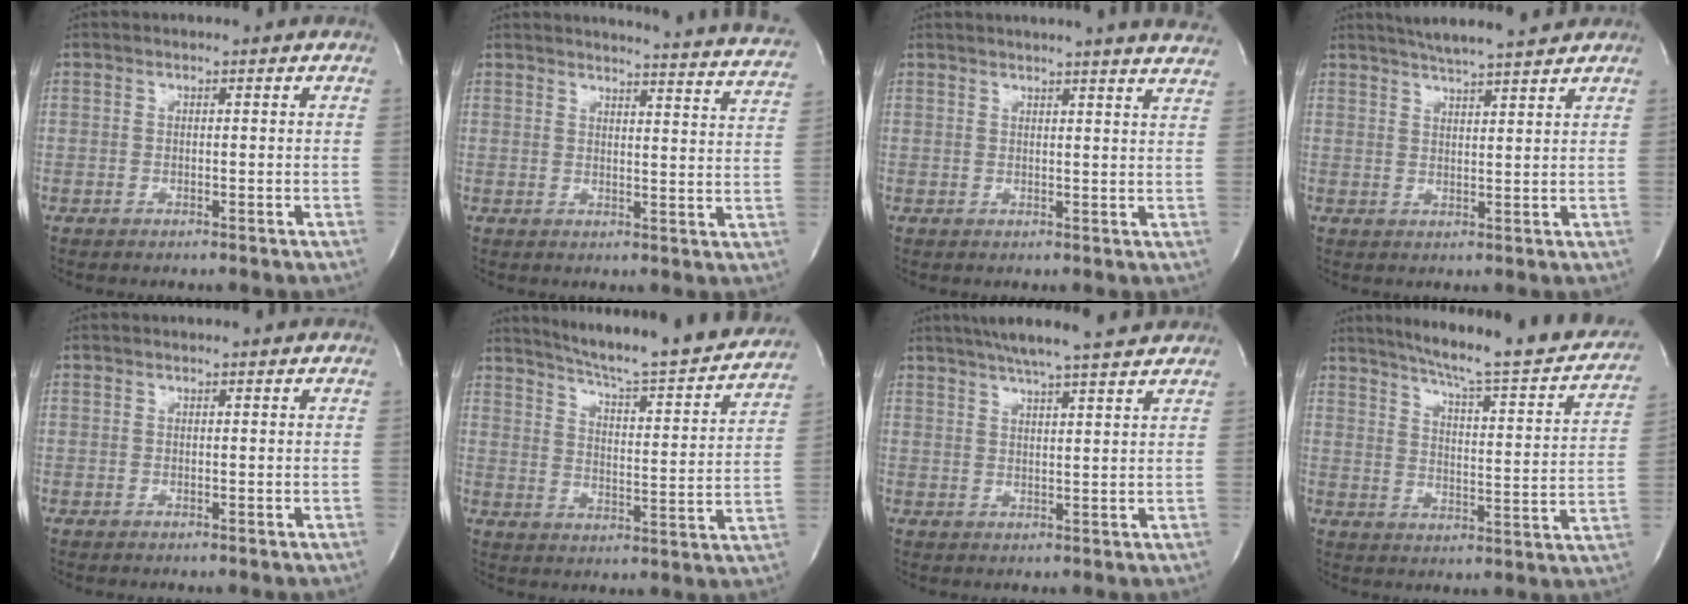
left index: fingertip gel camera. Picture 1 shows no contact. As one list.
[{"total": 20.0, "force": [19.5, 0.4, 4.6], "torque": [-0.061, -0.095, 0.208]}, {"total": 15.4, "force": [14.3, -0.2, 5.8], "torque": [-0.090, -0.023, 0.163]}, {"total": 9.4, "force": [8.5, 0.5, 4.1], "torque": [-0.069, 0.011, 0.119]}, {"total": 0.0}, {"total": 21.9, "force": [20.1, 1.0, 8.8], "torque": [-0.135, -0.052, 0.263]}, {"total": 11.4, "force": [9.9, 0.0, 5.6], "torque": [-0.094, 0.013, 0.135]}, {"total": 22.9, "force": [19.7, 2.5, 11.3], "torque": [-0.164, -0.036, 0.246]}]